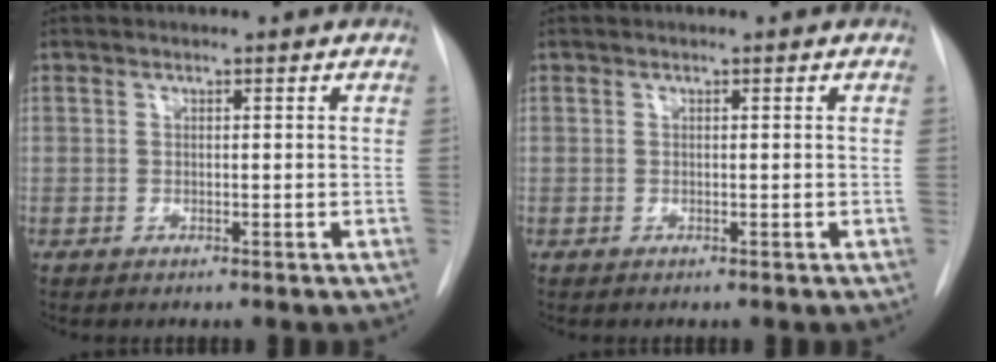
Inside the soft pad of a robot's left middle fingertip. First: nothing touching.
{"total": 0.0}